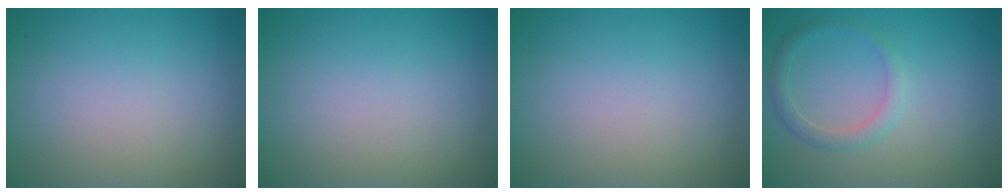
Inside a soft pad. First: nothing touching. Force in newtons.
{"total": 0.0}
{"total": 0.0}
{"total": 1.7, "press": 1.7, "slide": 0.1}